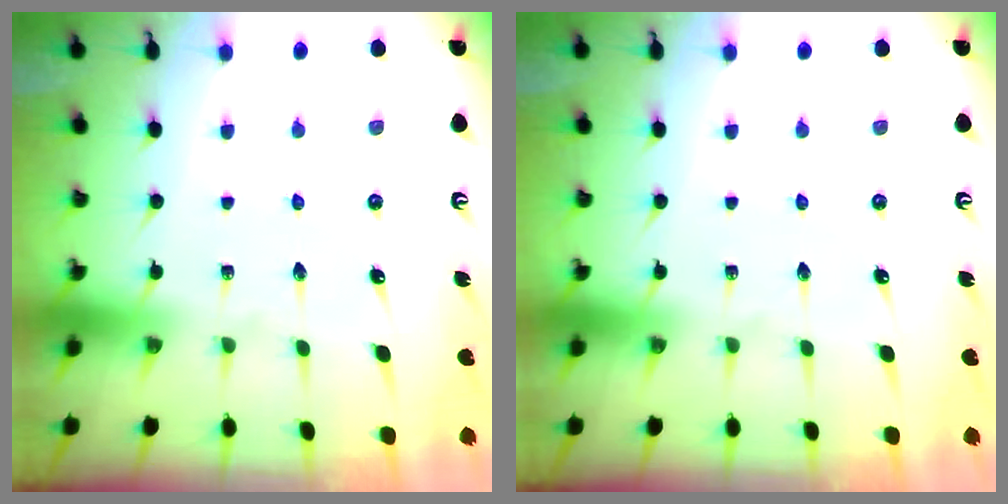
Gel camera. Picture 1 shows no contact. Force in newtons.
{"total": 0.0}